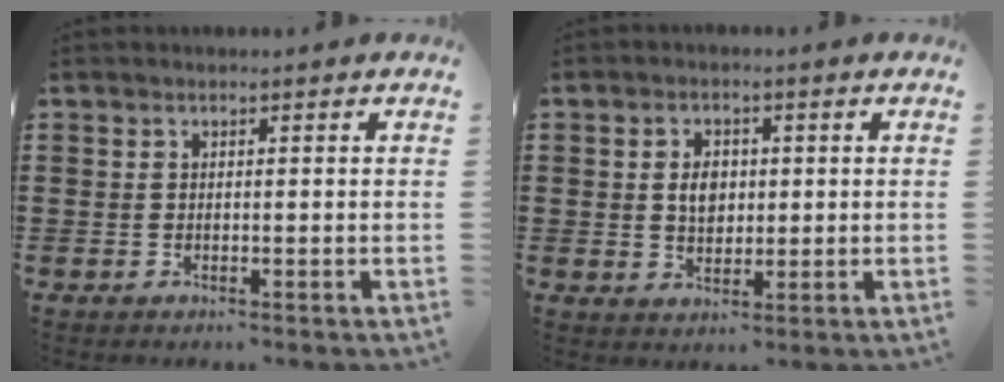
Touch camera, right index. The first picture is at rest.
{"total": 3.6, "force": [0.3, 2.6, 2.5], "torque": [-0.048, 0.008, 0.002]}